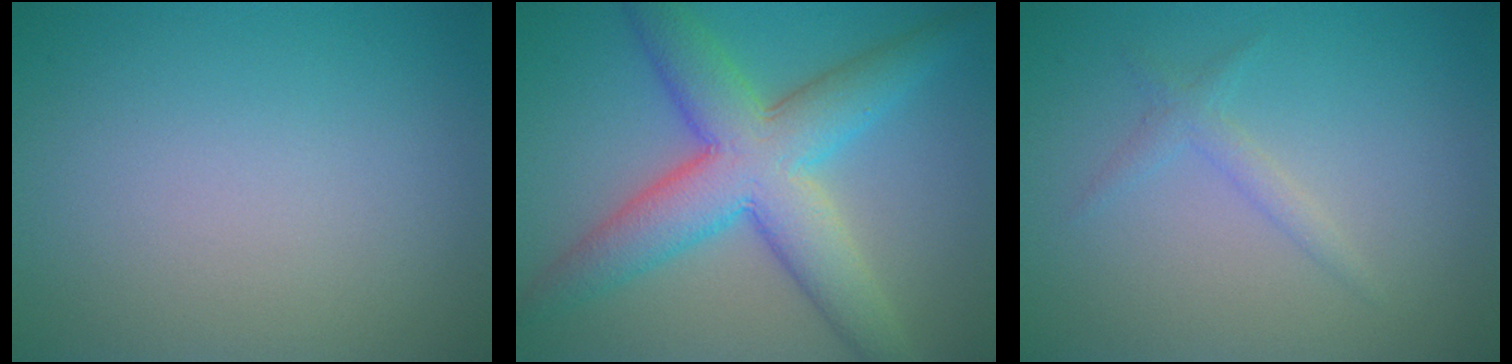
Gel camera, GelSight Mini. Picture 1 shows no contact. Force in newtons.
{"total": 8.3, "press": 8.3, "slide": 0.1}
{"total": 1.3, "press": 1.3, "slide": 0.0}